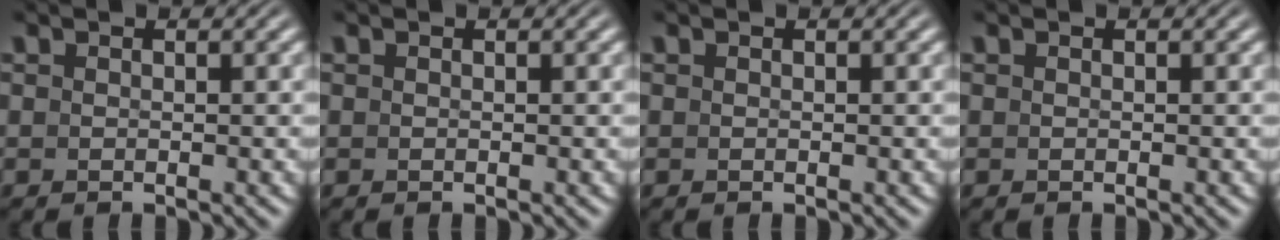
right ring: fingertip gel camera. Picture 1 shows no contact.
{"total": 0.0}
{"total": 0.0}
{"total": 0.0}